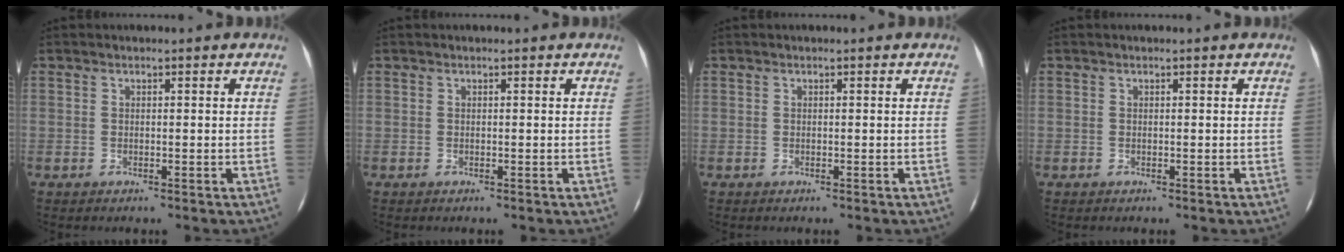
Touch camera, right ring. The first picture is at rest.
{"total": 0.0}
{"total": 0.0}
{"total": 0.0}